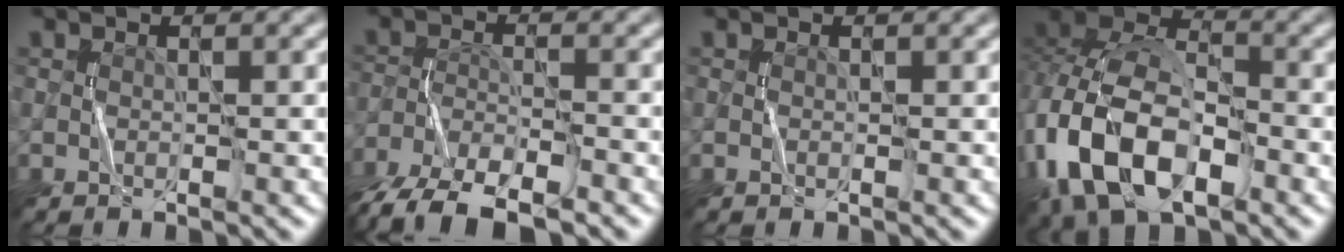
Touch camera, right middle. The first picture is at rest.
{"total": 7.1, "force": [-5.6, 2.3, 3.8], "torque": [-0.065, -0.008, -0.109]}
{"total": 0.0}
{"total": 12.4, "force": [-4.9, 7.2, 8.7], "torque": [-0.191, -0.002, -0.103]}